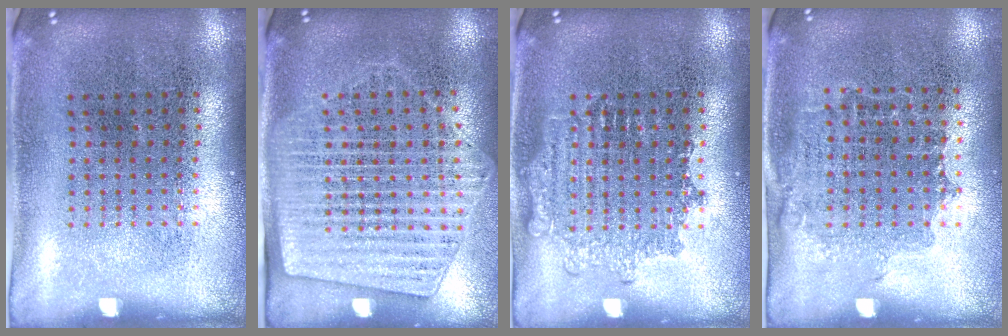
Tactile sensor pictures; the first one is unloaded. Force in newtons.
{"total": 1.8, "press": 1.5, "slide": 1.0}
{"total": 1.8, "press": 1.8, "slide": 0.3}
{"total": 1.1, "press": 0.9, "slide": 0.5}